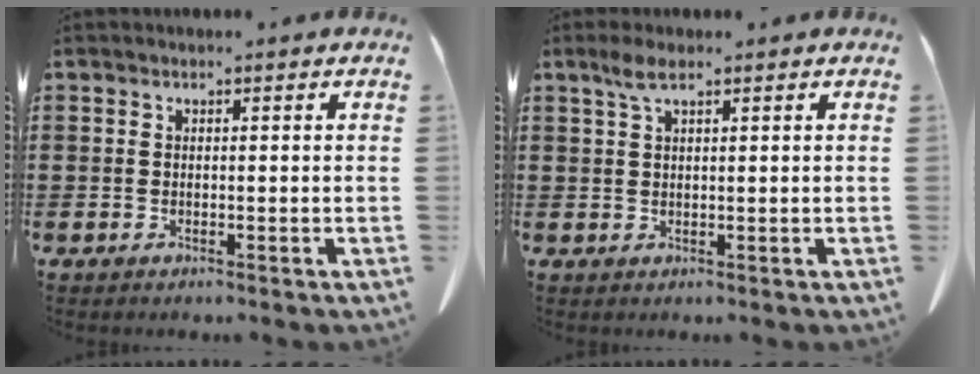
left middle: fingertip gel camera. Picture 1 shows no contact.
{"total": 2.8, "force": [1.6, 0.7, 2.2], "torque": [-0.048, 0.004, 0.028]}